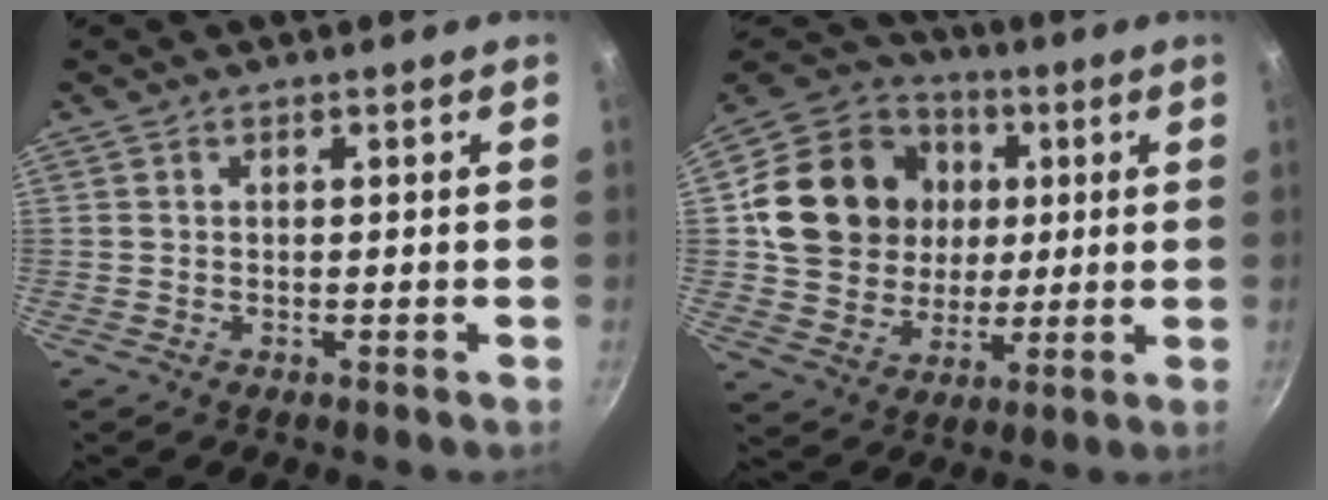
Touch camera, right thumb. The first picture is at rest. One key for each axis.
{"total": 20.0, "fx": 3.5, "fy": 17.3, "fz": 9.5, "tx": -0.151, "ty": 0.017, "tz": 0.065}